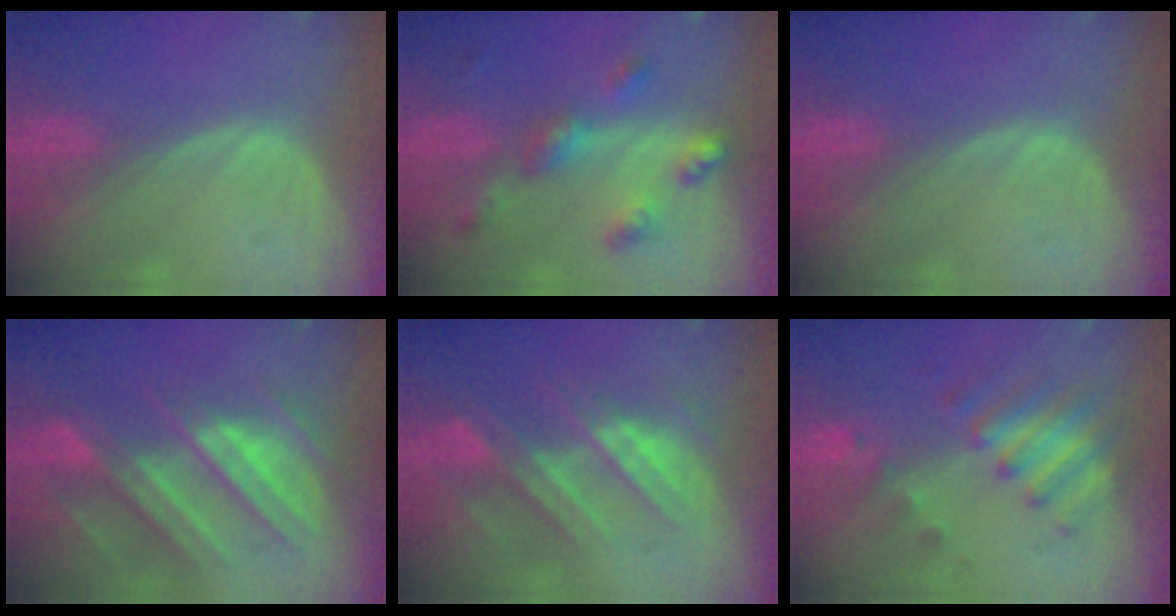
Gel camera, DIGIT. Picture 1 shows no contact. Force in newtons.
{"total": 6.7, "press": 5.8, "slide": 3.3}
{"total": 0.0}
{"total": 11.1, "press": 9.9, "slide": 5.1}
{"total": 8.9, "press": 7.8, "slide": 4.4}
{"total": 7.2, "press": 6.8, "slide": 2.3}